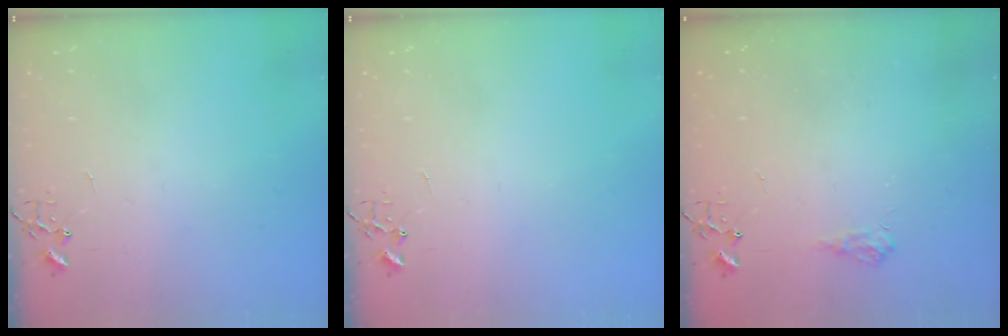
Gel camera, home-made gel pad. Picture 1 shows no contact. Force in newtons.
{"total": 0.0}
{"total": 6.2, "press": 6.2, "slide": 0.9}